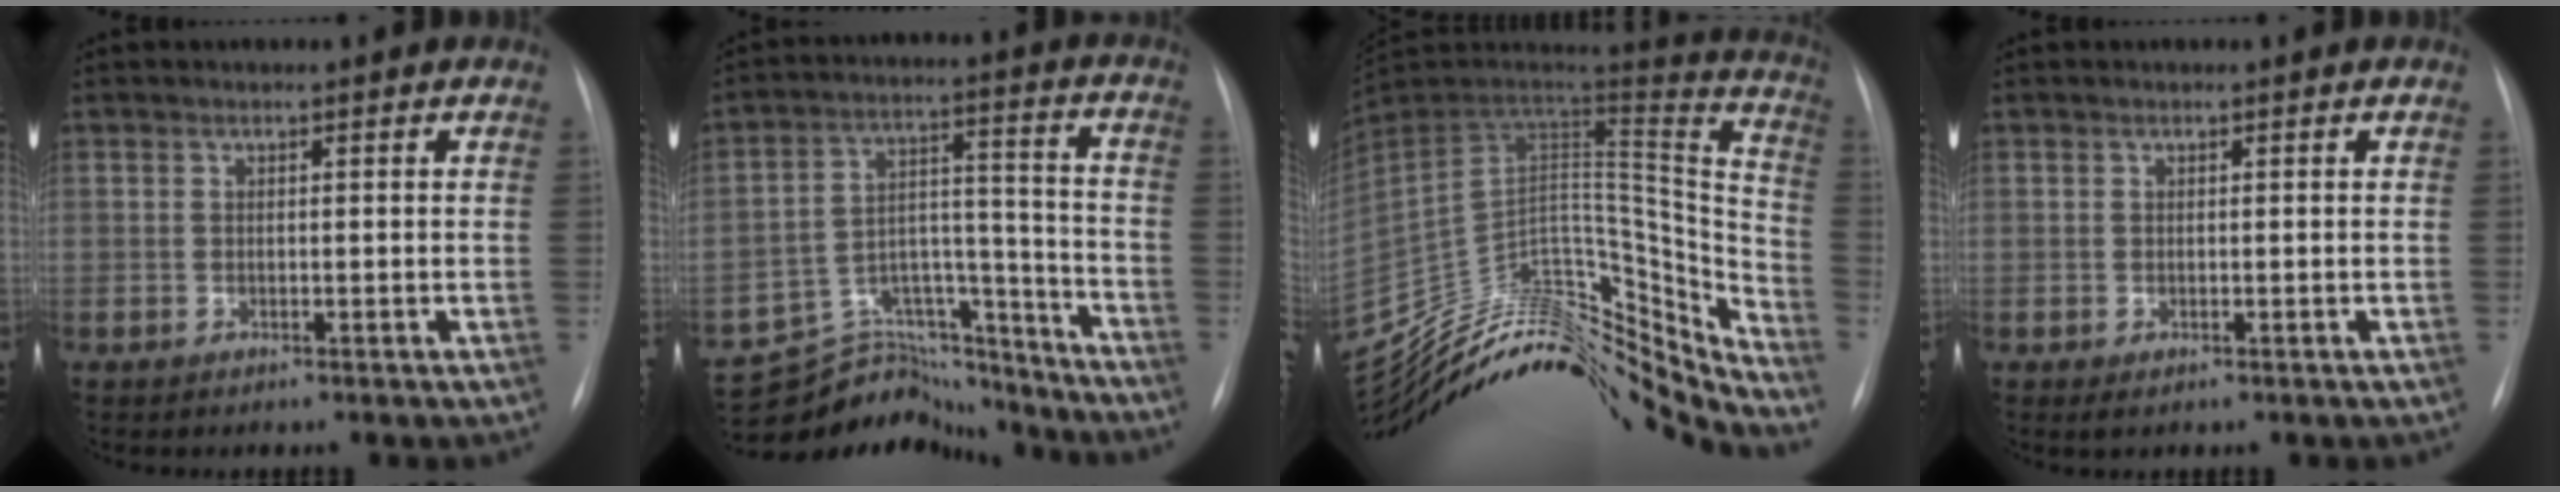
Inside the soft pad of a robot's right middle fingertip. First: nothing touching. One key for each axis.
{"total": 14.5, "fx": -14.0, "fy": 3.7, "fz": 0.0, "tx": 0.014, "ty": 0.072, "tz": -0.221}
{"total": 31.9, "fx": -27.5, "fy": 10.5, "fz": 12.3, "tx": -0.206, "ty": 0.025, "tz": -0.413}
{"total": 0.6, "fx": -0.2, "fy": 0.3, "fz": 0.5, "tx": -0.009, "ty": -0.003, "tz": -0.001}